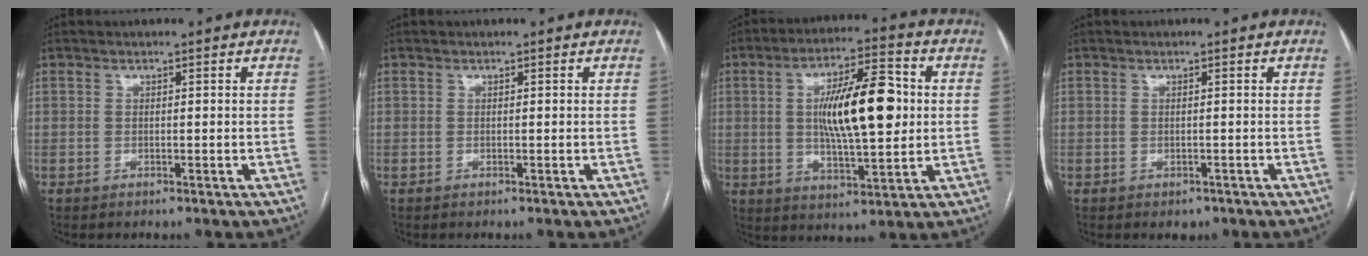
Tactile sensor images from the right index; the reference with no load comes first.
{"total": 0.0}
{"total": 14.6, "force": [1.6, 3.8, 14.0], "torque": [-0.239, 0.016, 0.025]}
{"total": 1.4, "force": [-0.7, 1.0, 0.5], "torque": [-0.004, 0.001, -0.003]}